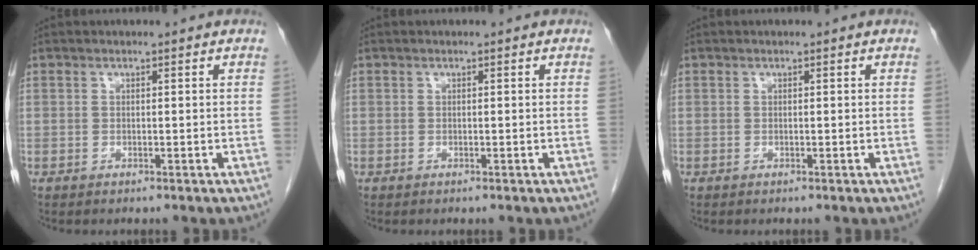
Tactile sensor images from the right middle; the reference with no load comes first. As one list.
[{"total": 0.0}, {"total": 0.0}]